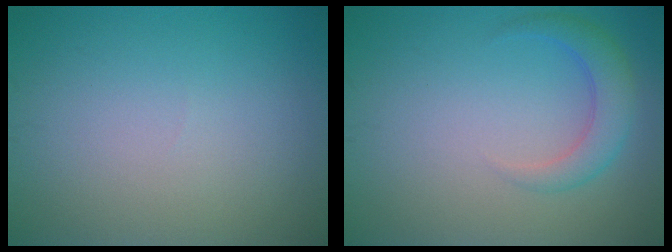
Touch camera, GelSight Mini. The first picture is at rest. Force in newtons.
{"total": 2.9, "press": 2.9, "slide": 0.2}